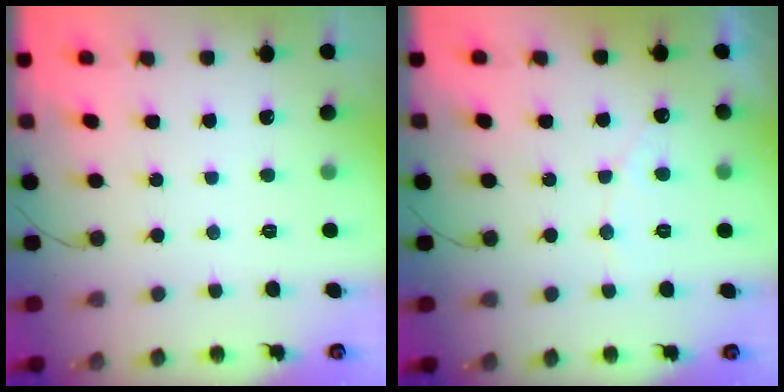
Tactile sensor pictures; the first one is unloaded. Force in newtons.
{"total": 3.8, "press": 3.8, "slide": 0.1}